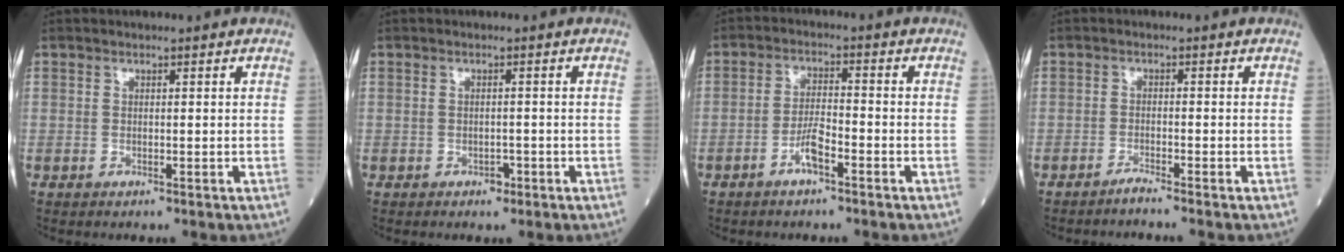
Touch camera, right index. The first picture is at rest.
{"total": 1.3, "force": [-0.7, 0.8, 0.7], "torque": [-0.007, 0.002, -0.009]}
{"total": 4.0, "force": [-2.3, 0.7, 3.2], "torque": [-0.062, 0.005, -0.046]}
{"total": 1.7, "force": [-1.5, -0.6, 0.4], "torque": [-0.008, 0.000, -0.029]}